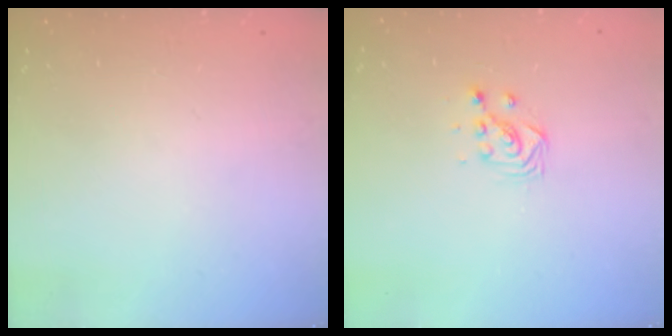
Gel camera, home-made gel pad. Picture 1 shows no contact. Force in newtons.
{"total": 3.6, "press": 3.6, "slide": 0.4}